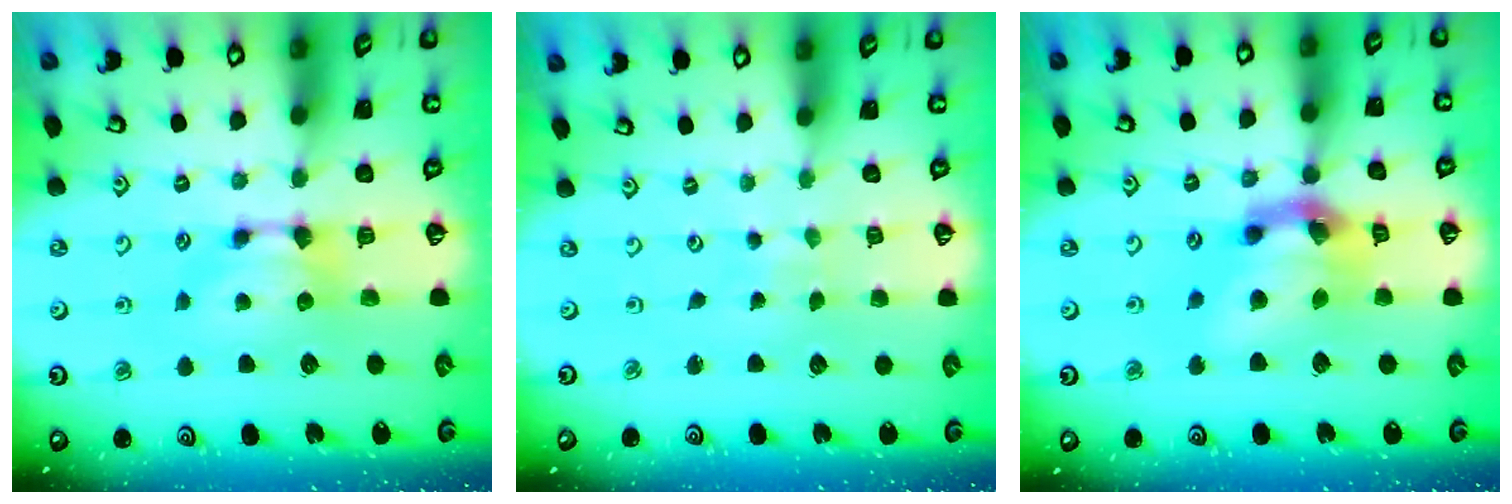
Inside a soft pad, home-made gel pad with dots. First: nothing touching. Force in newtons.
{"total": 5.9, "press": 5.9, "slide": 0.3}
{"total": 8.1, "press": 7.7, "slide": 2.4}